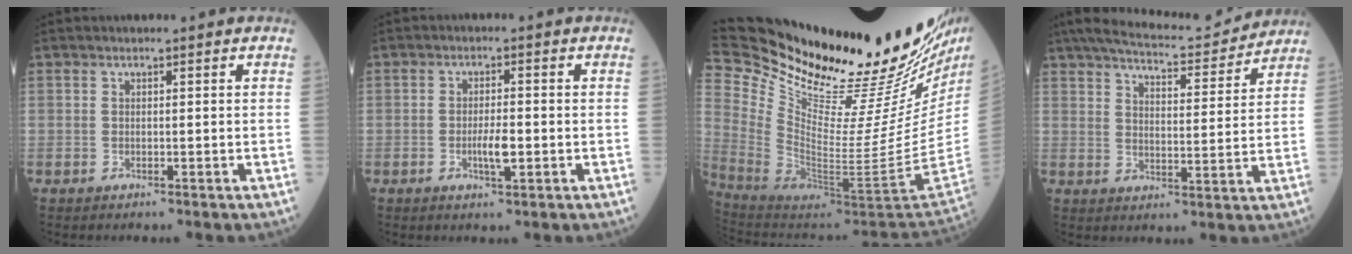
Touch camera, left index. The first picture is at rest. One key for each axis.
{"total": 3.1, "fx": -1.0, "fy": 0.5, "fz": 2.8, "tx": -0.053, "ty": -0.004, "tz": -0.017}
{"total": 35.0, "fx": 29.5, "fy": 1.9, "fz": 18.8, "tx": -0.307, "ty": -0.124, "tz": 0.430}
{"total": 15.5, "fx": 13.9, "fy": 3.0, "fz": 6.1, "tx": -0.098, "ty": 0.019, "tz": 0.198}